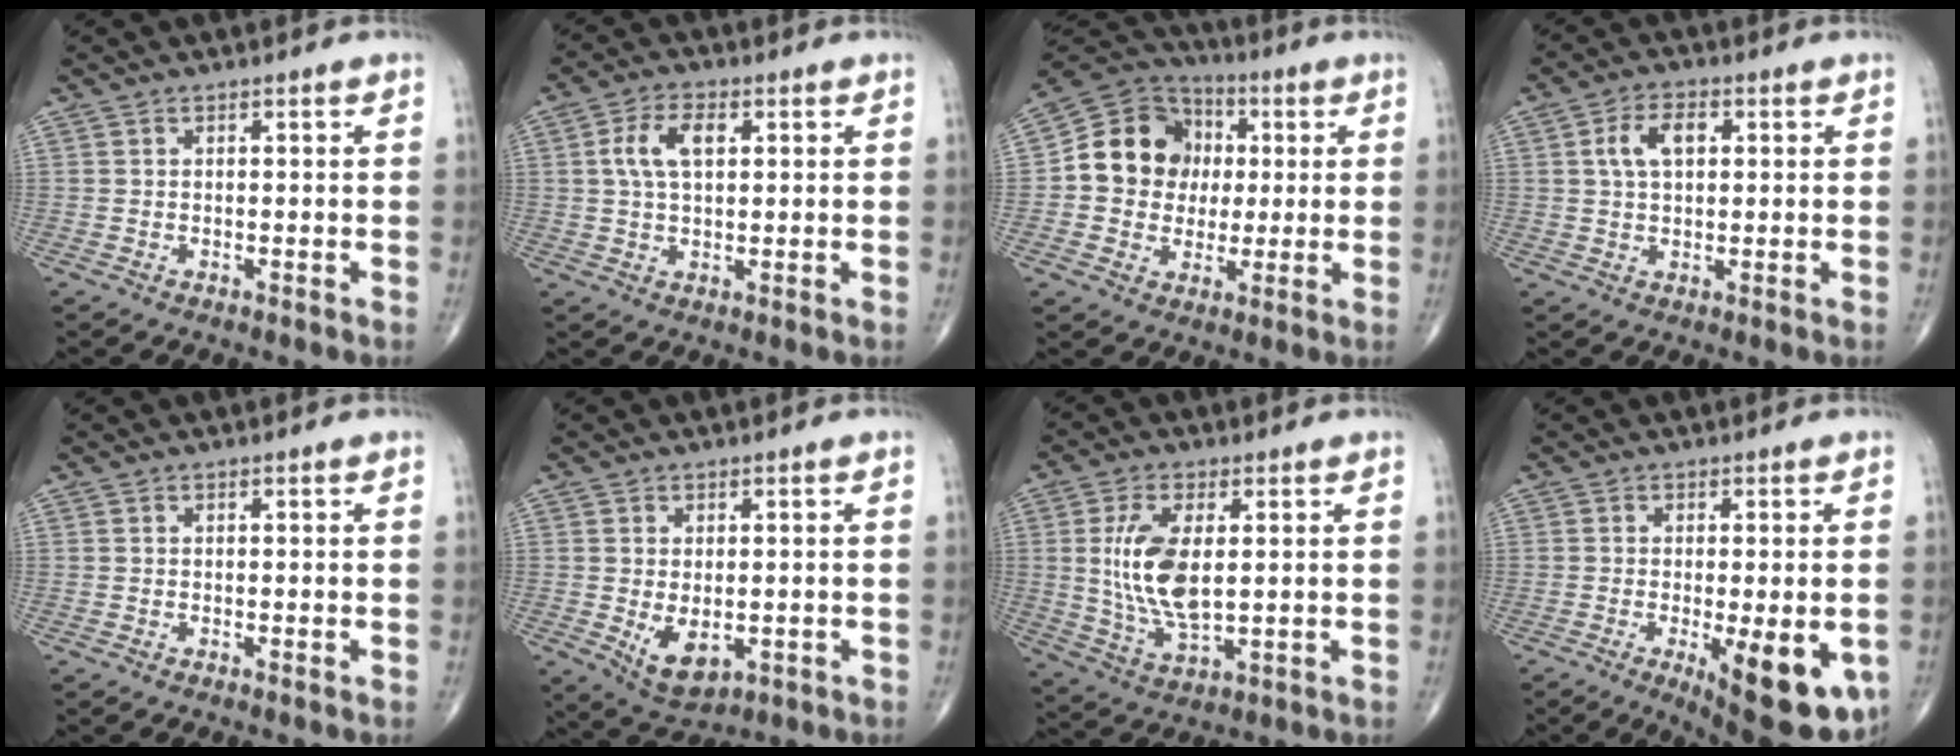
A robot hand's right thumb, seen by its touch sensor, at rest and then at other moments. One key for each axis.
{"total": 6.9, "fx": 1.7, "fy": 3.7, "fz": 5.5, "tx": -0.109, "ty": 0.009, "tz": 0.031}
{"total": 14.3, "fx": 1.1, "fy": 12.6, "fz": 6.6, "tx": -0.073, "ty": 0.021, "tz": 0.012}
{"total": 6.3, "fx": 1.5, "fy": 3.7, "fz": 4.9, "tx": -0.089, "ty": 0.010, "tz": 0.026}
{"total": 0.0}
{"total": 6.6, "fx": -1.1, "fy": 4.0, "fz": 5.2, "tx": -0.073, "ty": -0.014, "tz": -0.002}
{"total": 11.8, "fx": 1.6, "fy": 5.5, "fz": 10.3, "tx": -0.204, "ty": -0.015, "tz": 0.038}
{"total": 14.3, "fx": -4.6, "fy": 4.9, "fz": 12.6, "tx": -0.132, "ty": -0.015, "tz": -0.049}